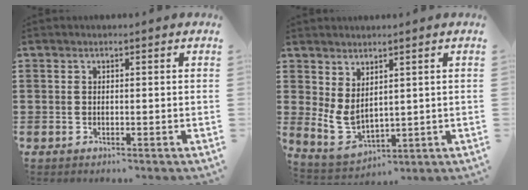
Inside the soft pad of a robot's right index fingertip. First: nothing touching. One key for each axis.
{"total": 4.2, "fx": 1.6, "fy": 2.5, "fz": 3.0, "tx": -0.092, "ty": -0.014, "tz": 0.026}